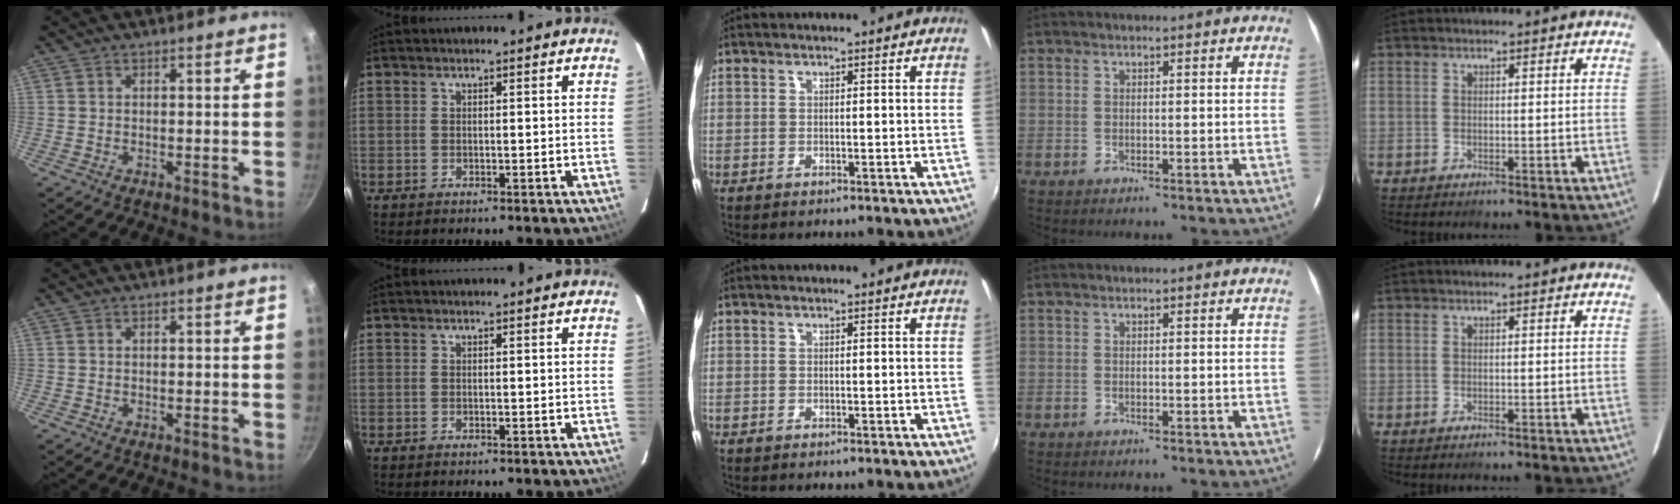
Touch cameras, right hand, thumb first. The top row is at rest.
{}